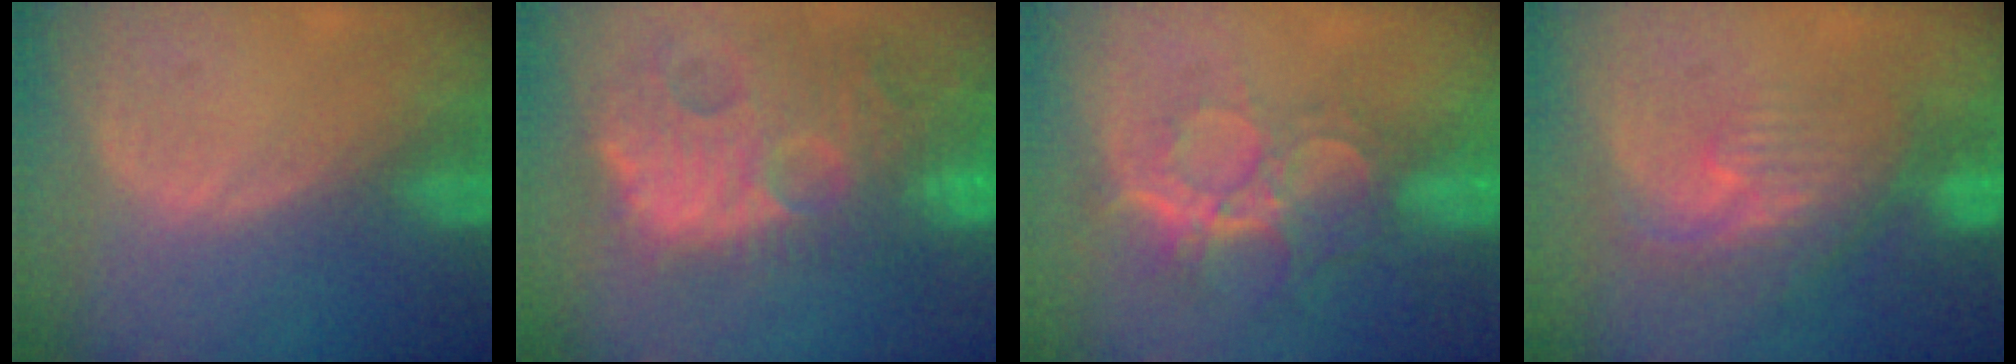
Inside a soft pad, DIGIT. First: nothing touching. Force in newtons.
{"total": 14.7, "press": 12.6, "slide": 7.5}
{"total": 9.4, "press": 8.0, "slide": 5.0}
{"total": 8.0, "press": 7.2, "slide": 3.3}